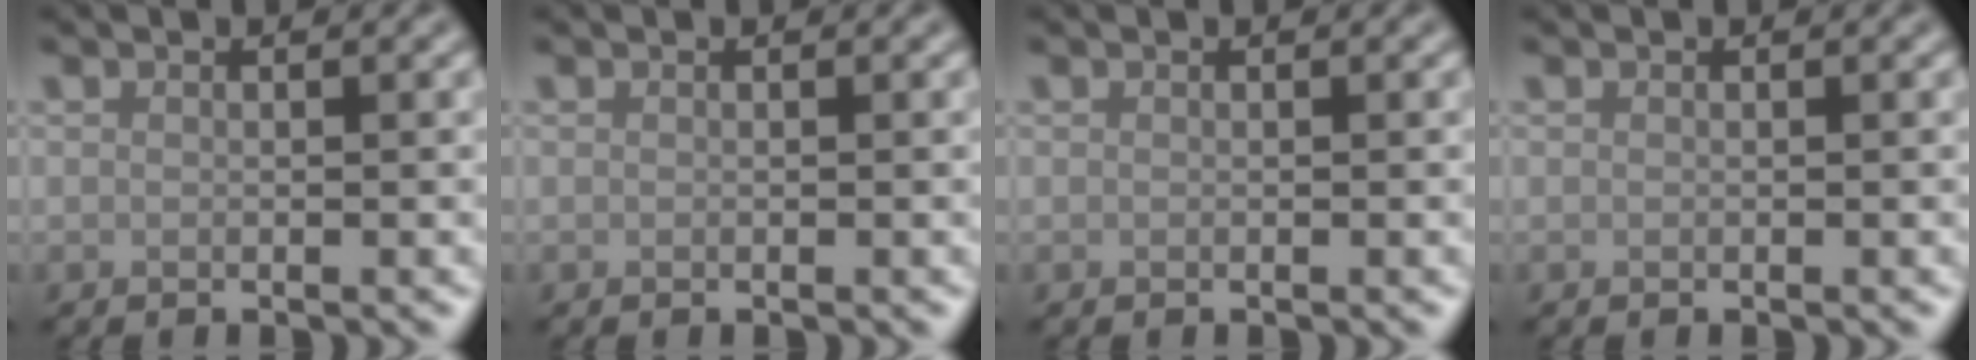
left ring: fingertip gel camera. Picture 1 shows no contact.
{"total": 0.0}
{"total": 0.0}
{"total": 0.0}